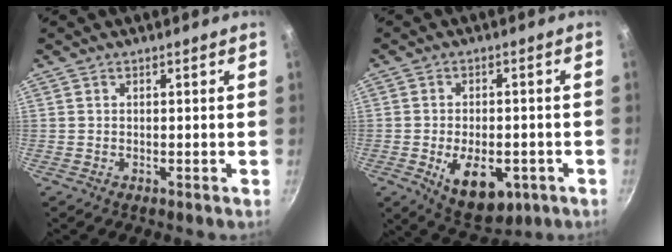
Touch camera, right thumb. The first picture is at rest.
{"total": 11.7, "force": [-3.7, 6.7, 8.8], "torque": [-0.107, 0.003, -0.040]}